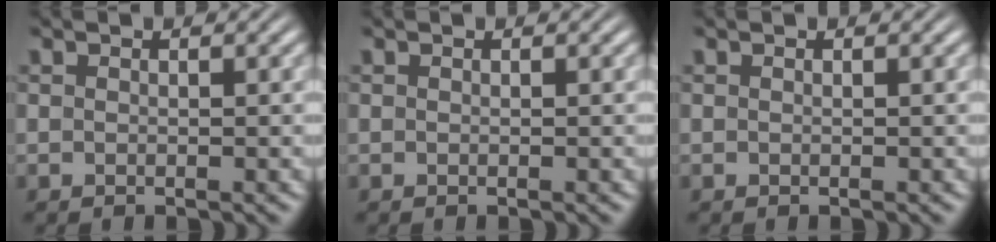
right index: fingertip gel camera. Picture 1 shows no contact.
{"total": 0.0}
{"total": 0.0}